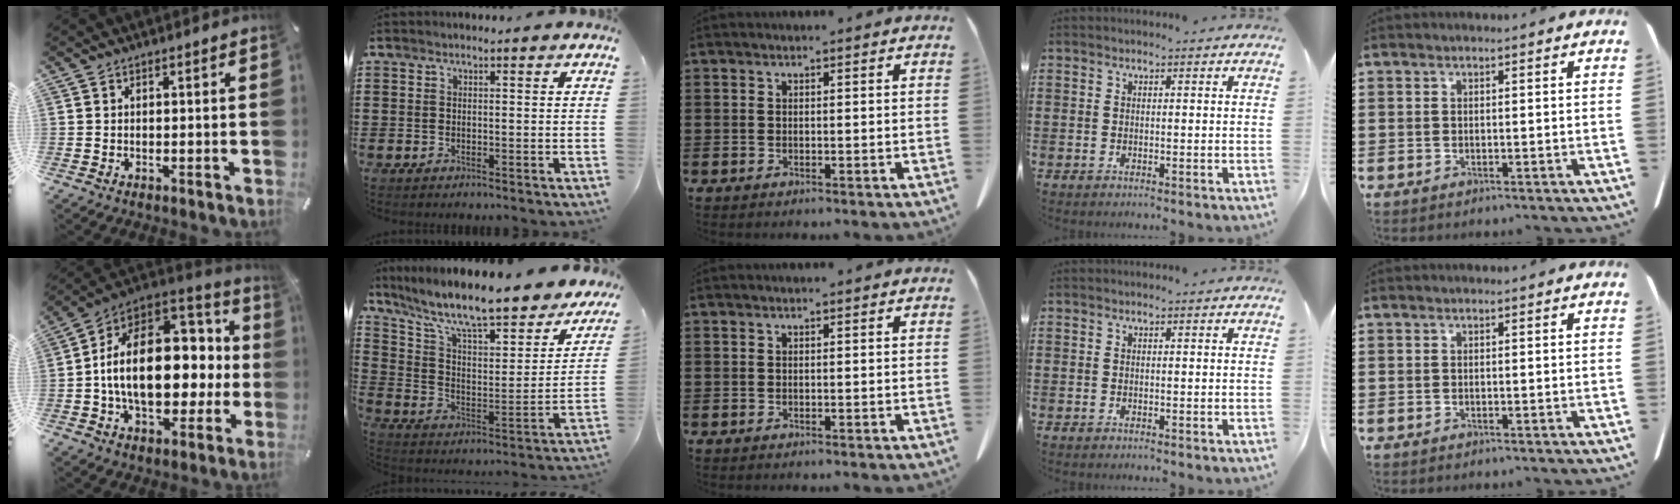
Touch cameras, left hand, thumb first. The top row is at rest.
{"thumb": {"total": 24.5, "force": [0.3, 15.7, 18.8], "torque": [-0.320, -0.002, 0.015]}, "index": {"total": 10.6, "force": [8.9, 1.4, 5.6], "torque": [-0.139, -0.067, 0.146]}}